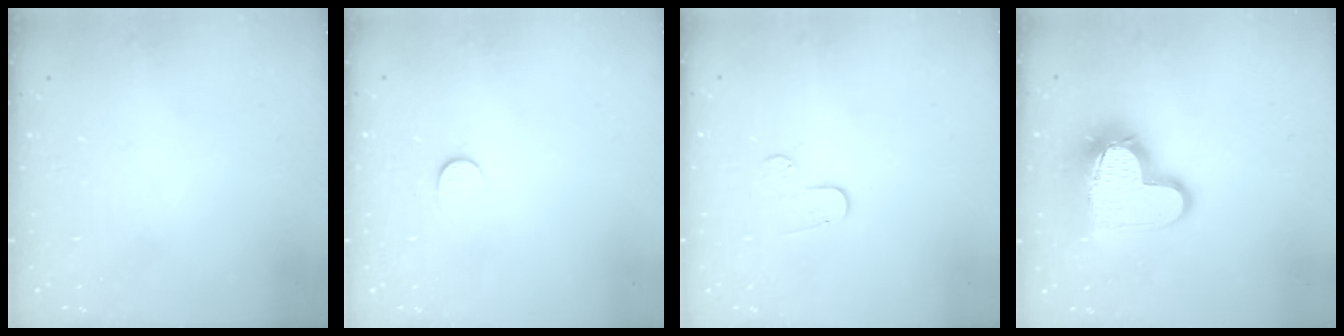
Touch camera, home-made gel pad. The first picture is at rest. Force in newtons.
{"total": 4.4, "press": 4.3, "slide": 0.7}
{"total": 4.5, "press": 4.5, "slide": 0.4}
{"total": 14.7, "press": 14.6, "slide": 1.2}